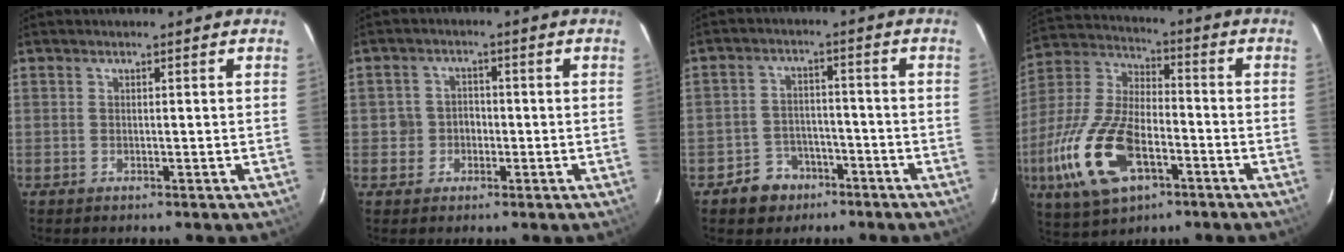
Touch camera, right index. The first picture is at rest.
{"total": 3.8, "force": [-1.0, 3.6, 0.6], "torque": [-0.009, 0.017, -0.015]}
{"total": 6.6, "force": [-4.3, 4.8, 1.3], "torque": [-0.046, 0.017, -0.059]}
{"total": 19.9, "force": [-7.7, 10.0, 15.4], "torque": [-0.347, -0.015, -0.137]}